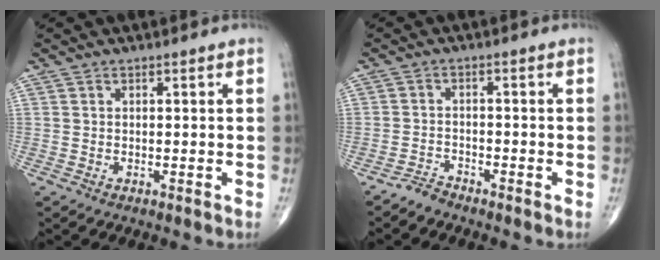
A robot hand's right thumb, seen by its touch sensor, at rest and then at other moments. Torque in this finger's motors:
{"motor_torque": [1.11, 0.78, -0.16, -0.70, 0.02]}